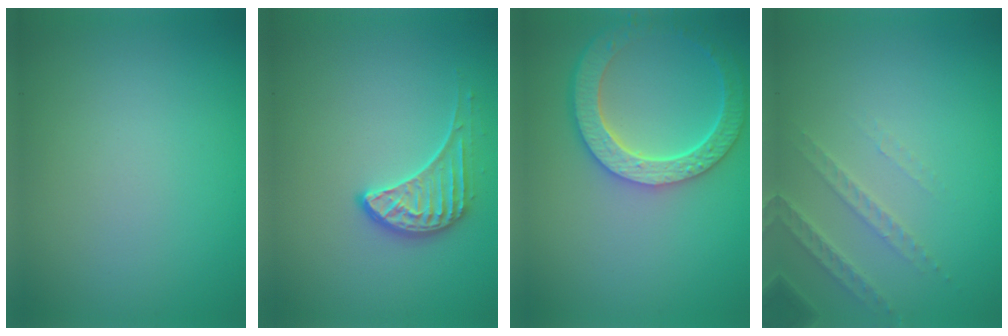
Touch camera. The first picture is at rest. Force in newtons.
{"total": 2.3, "press": 1.7, "slide": 1.5}
{"total": 6.0, "press": 4.8, "slide": 3.6}
{"total": 2.2, "press": 2.1, "slide": 0.7}